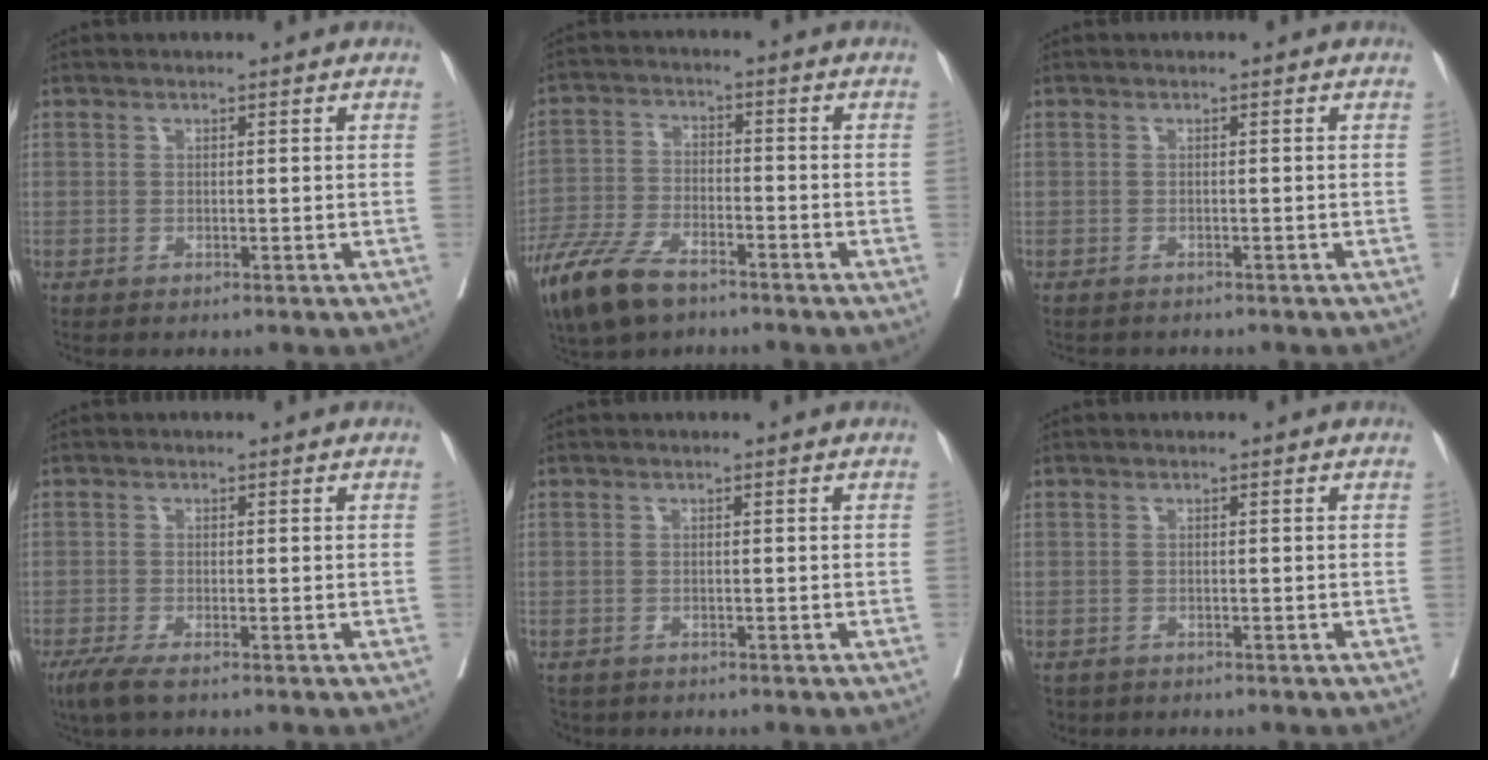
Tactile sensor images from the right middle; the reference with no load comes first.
{"total": 11.3, "force": [-8.1, 4.1, 6.8], "torque": [-0.148, -0.023, -0.153]}
{"total": 2.2, "force": [-2.0, 0.8, 0.4], "torque": [-0.013, -0.004, -0.028]}
{"total": 3.5, "force": [-2.4, 0.6, 2.4], "torque": [-0.047, -0.010, -0.047]}
{"total": 2.7, "force": [-2.2, 1.4, 0.4], "torque": [-0.008, -0.003, -0.036]}
{"total": 2.8, "force": [-2.2, 1.7, 0.4], "torque": [-0.008, -0.002, -0.037]}